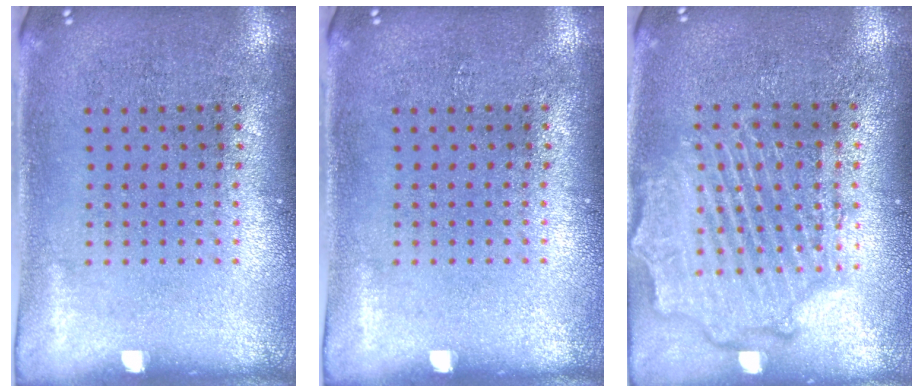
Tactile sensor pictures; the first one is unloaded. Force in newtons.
{"total": 0.0}
{"total": 2.4, "press": 2.2, "slide": 0.8}